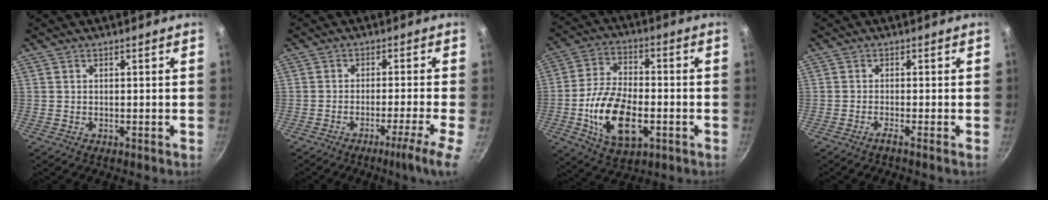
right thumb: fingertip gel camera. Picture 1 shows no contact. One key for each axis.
{"total": 6.5, "fx": -3.4, "fy": -0.5, "fz": 5.5, "tx": -0.087, "ty": 0.014, "tz": -0.053}
{"total": 15.8, "fx": -4.1, "fy": 8.5, "fz": 12.7, "tx": -0.227, "ty": 0.019, "tz": -0.072}
{"total": 1.5, "fx": -0.9, "fy": -0.5, "fz": 1.0, "tx": -0.031, "ty": 0.004, "tz": -0.023}